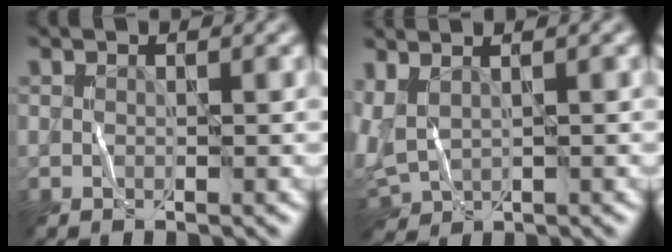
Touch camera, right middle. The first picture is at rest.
{"total": 3.4, "force": [0.5, 1.9, 2.7], "torque": [-0.081, 0.006, 0.011]}